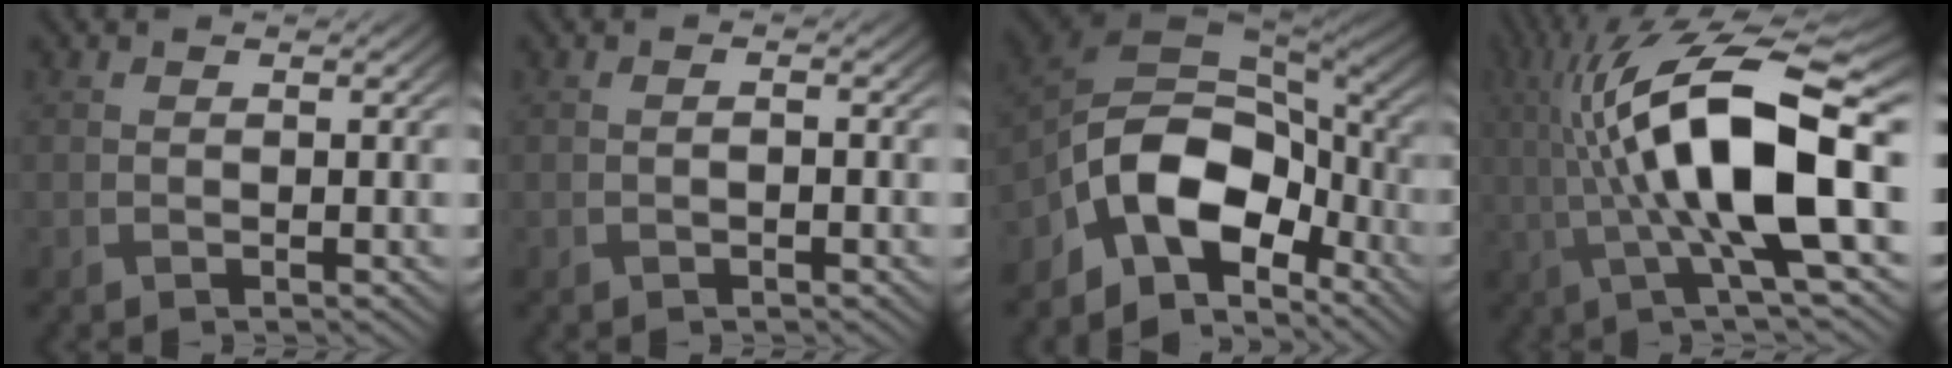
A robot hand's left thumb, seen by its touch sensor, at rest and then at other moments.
{"total": 0.7, "force": [-0.2, 0.2, 0.6], "torque": [-0.011, 0.001, -0.001]}
{"total": 13.3, "force": [-5.9, 8.2, 8.7], "torque": [-0.168, -0.011, -0.129]}
{"total": 15.5, "force": [0.1, 4.2, 14.9], "torque": [-0.269, 0.020, -0.004]}